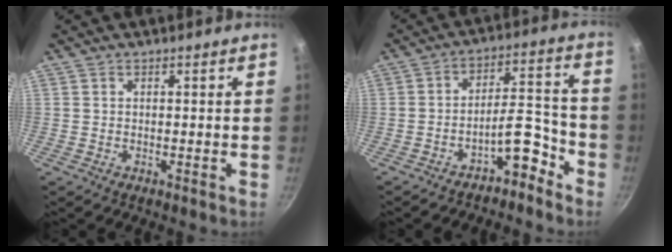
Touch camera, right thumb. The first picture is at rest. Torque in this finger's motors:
{"motor_torque": [0.16, 0.65, -0.19, -0.19, 0.11]}